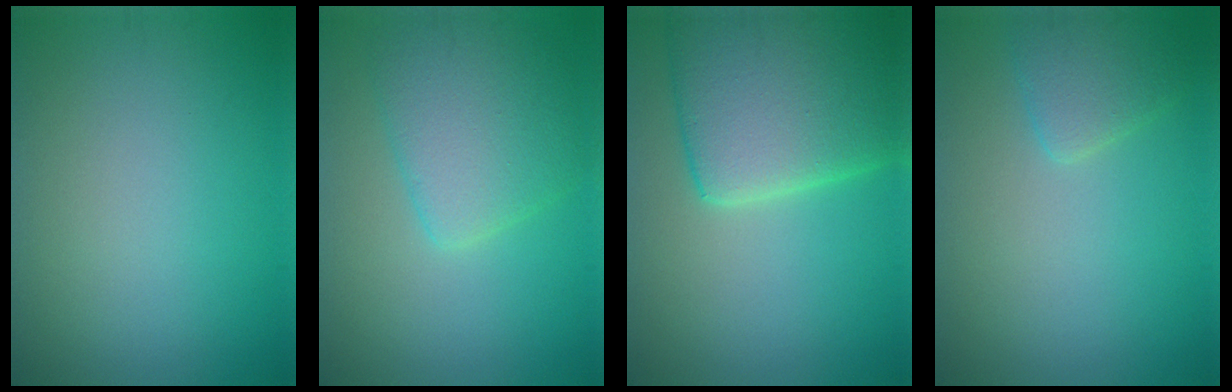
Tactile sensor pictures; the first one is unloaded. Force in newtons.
{"total": 5.3, "press": 5.3, "slide": 0.3}
{"total": 10.9, "press": 10.8, "slide": 0.6}
{"total": 2.3, "press": 2.3, "slide": 0.2}